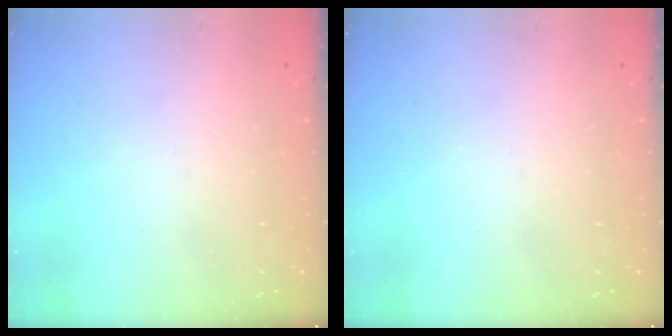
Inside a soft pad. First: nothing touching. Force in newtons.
{"total": 0.0}